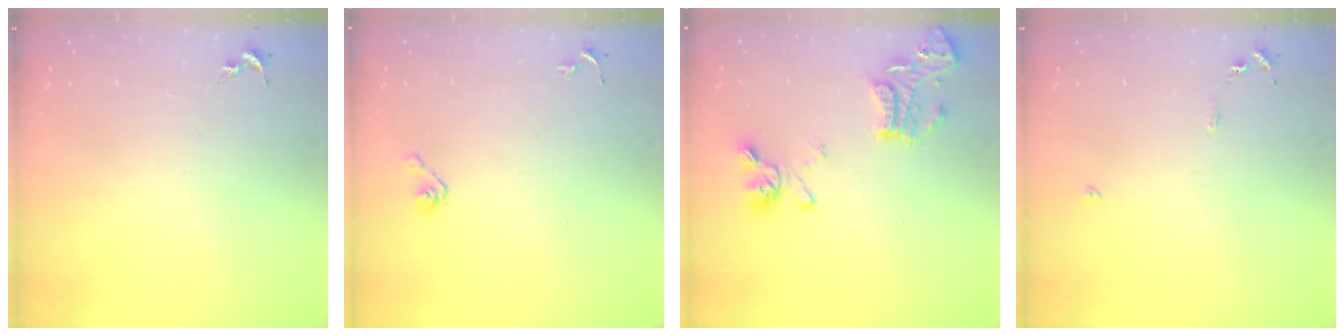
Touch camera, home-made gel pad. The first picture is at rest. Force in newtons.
{"total": 5.3, "press": 4.9, "slide": 2.2}
{"total": 17.1, "press": 17.0, "slide": 1.7}
{"total": 6.3, "press": 6.3, "slide": 0.6}